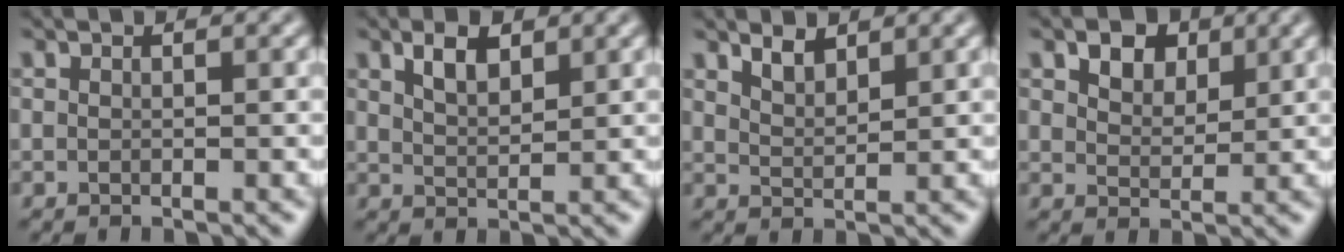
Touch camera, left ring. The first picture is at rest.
{"total": 2.8, "force": [1.7, 1.2, 1.8], "torque": [-0.037, 0.001, 0.034]}
{"total": 2.0, "force": [1.7, 0.6, 0.9], "torque": [-0.019, -0.003, 0.034]}
{"total": 3.6, "force": [2.2, 2.1, 1.9], "torque": [-0.032, -0.003, 0.034]}